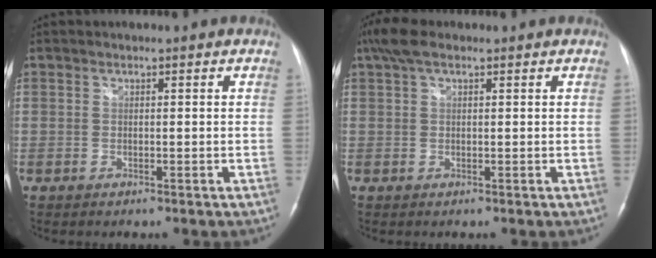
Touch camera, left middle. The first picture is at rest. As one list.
[{"total": 4.1, "force": [2.6, 1.5, 2.7], "torque": [-0.067, 0.030, 0.054]}]